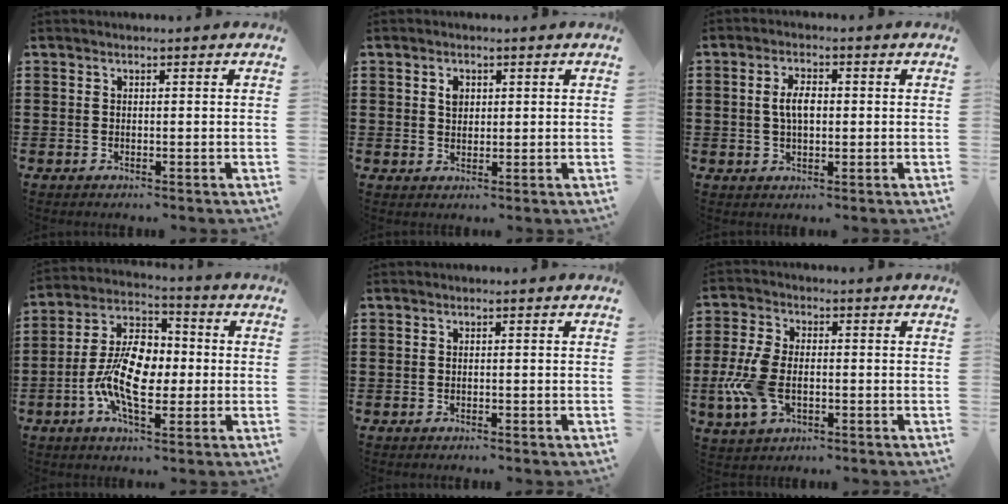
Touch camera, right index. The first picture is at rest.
{"total": 2.0, "force": [0.7, 1.4, 1.2], "torque": [-0.026, 0.006, 0.013]}
{"total": 4.1, "force": [0.3, 1.9, 3.6], "torque": [-0.064, 0.003, 0.002]}
{"total": 10.5, "force": [-1.7, 5.9, 8.6], "torque": [-0.194, 0.004, -0.036]}
{"total": 0.0}
{"total": 7.8, "force": [-1.7, 4.3, 6.2], "torque": [-0.156, -0.005, -0.037]}